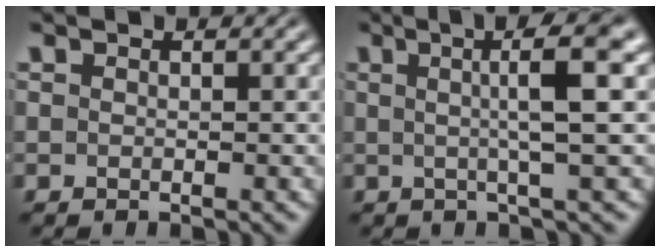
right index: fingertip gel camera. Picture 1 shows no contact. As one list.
[{"total": 5.4, "force": [1.6, -0.6, 5.1], "torque": [-0.068, 0.016, 0.022]}]